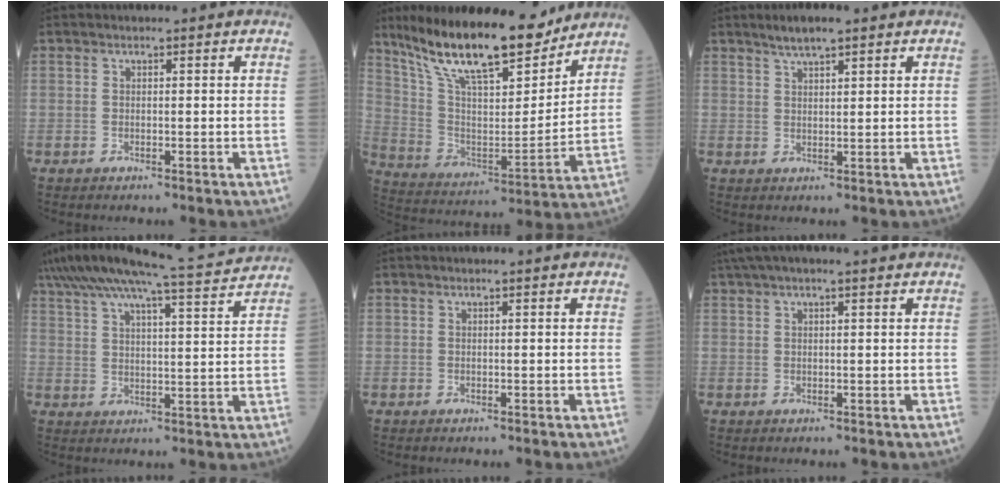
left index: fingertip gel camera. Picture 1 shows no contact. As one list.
[{"total": 20.1, "force": [16.0, 4.5, 11.2], "torque": [-0.195, 0.000, 0.284]}, {"total": 3.9, "force": [2.9, 0.5, 2.5], "torque": [-0.051, 0.012, 0.054]}, {"total": 17.0, "force": [15.4, -0.6, 7.3], "torque": [-0.139, 0.001, 0.219]}, {"total": 0.0}, {"total": 6.8, "force": [5.4, 0.4, 4.2], "torque": [-0.072, 0.045, 0.083]}]